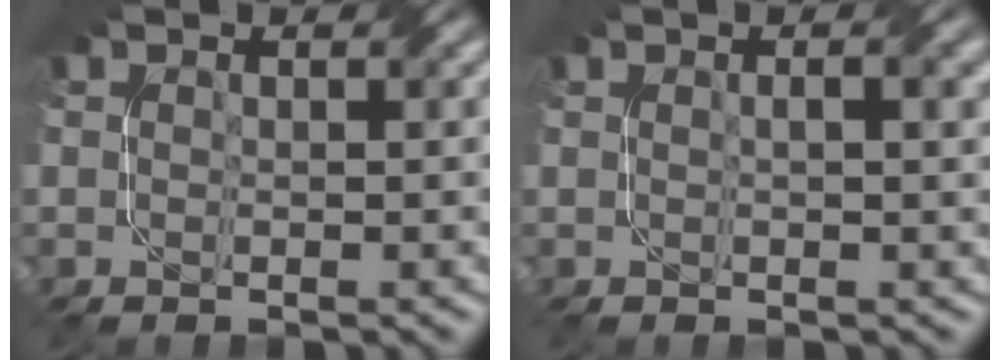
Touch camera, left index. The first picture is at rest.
{"total": 2.4, "force": [0.7, 0.7, 2.2], "torque": [-0.021, -0.001, 0.002]}